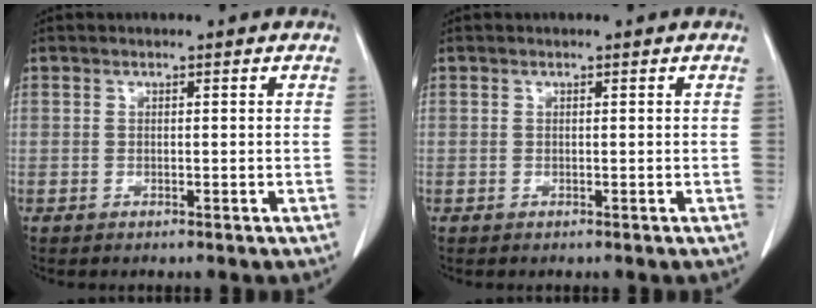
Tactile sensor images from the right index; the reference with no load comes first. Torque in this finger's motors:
{"motor_torque": [-0.02, 0.02, -0.04, -0.01]}